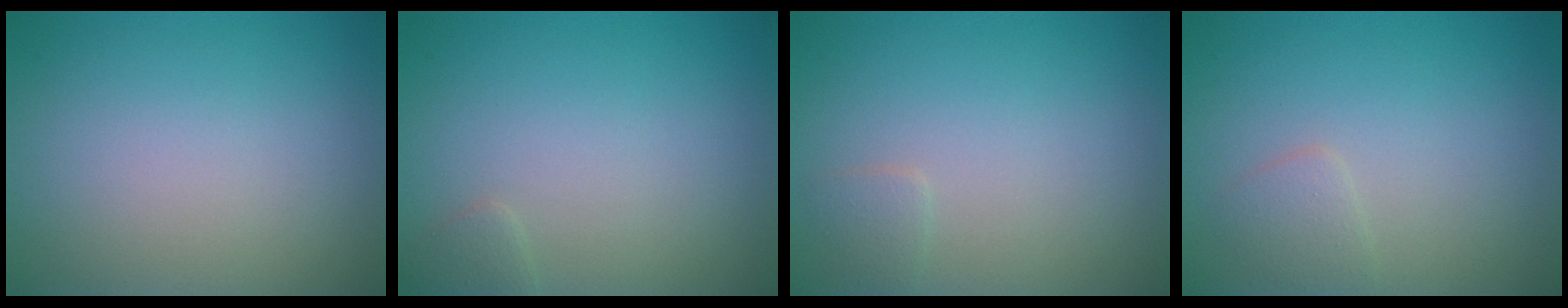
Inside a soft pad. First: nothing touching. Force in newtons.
{"total": 0.8, "press": 0.8, "slide": 0.0}
{"total": 0.9, "press": 0.9, "slide": 0.1}
{"total": 1.3, "press": 1.3, "slide": 0.1}